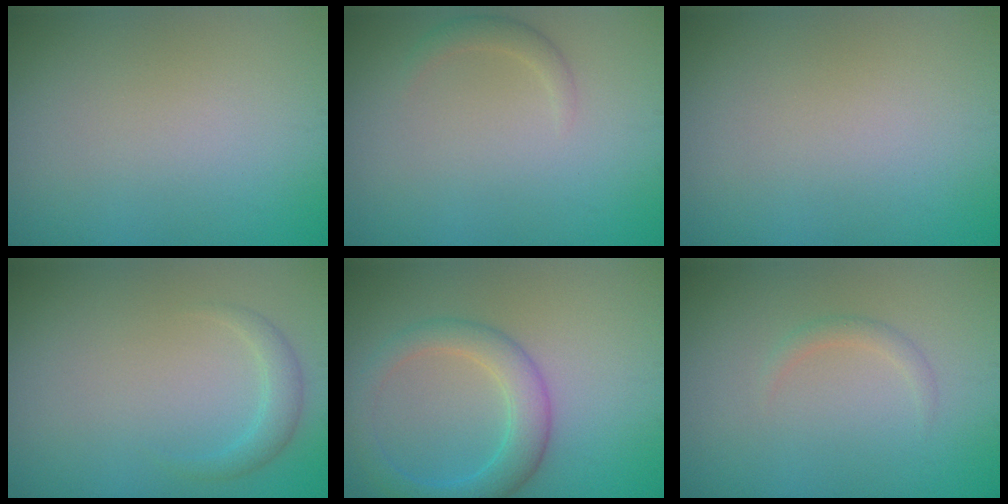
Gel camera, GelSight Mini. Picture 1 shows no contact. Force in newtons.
{"total": 1.2, "press": 1.2, "slide": 0.0}
{"total": 0.0}
{"total": 1.6, "press": 1.6, "slide": 0.1}
{"total": 3.9, "press": 3.9, "slide": 0.3}
{"total": 1.0, "press": 1.0, "slide": 0.0}